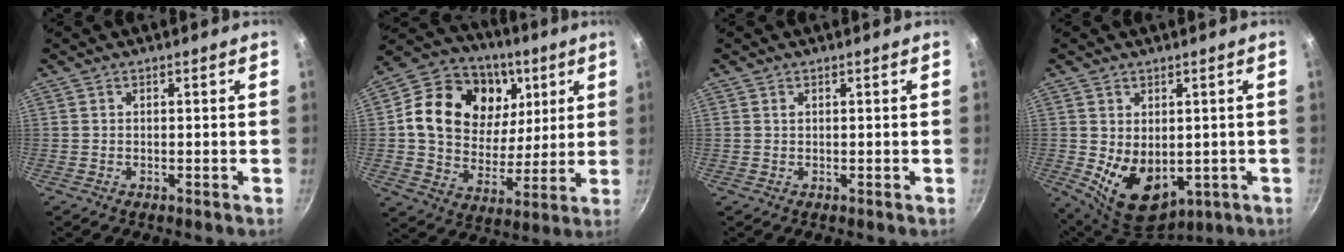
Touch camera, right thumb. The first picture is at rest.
{"total": 22.6, "force": [6.7, 17.1, 13.2], "torque": [-0.199, -0.013, 0.110]}
{"total": 0.5, "force": [0.2, 0.4, 0.3], "torque": [-0.005, 0.001, 0.004]}
{"total": 11.4, "force": [-0.9, 7.8, 8.3], "torque": [-0.111, -0.022, 0.012]}